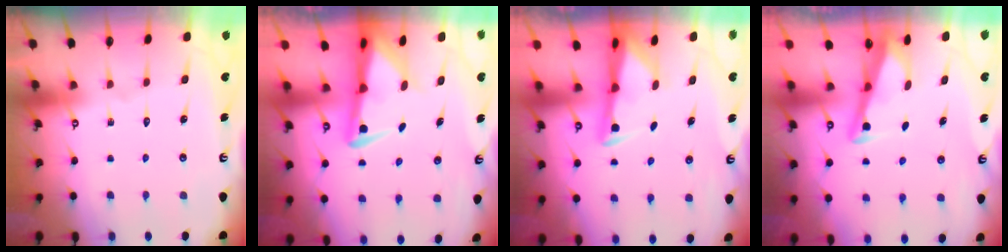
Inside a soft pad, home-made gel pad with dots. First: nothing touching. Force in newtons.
{"total": 4.3, "press": 4.2, "slide": 1.0}
{"total": 3.1, "press": 3.0, "slide": 0.6}
{"total": 3.4, "press": 3.4, "slide": 0.4}